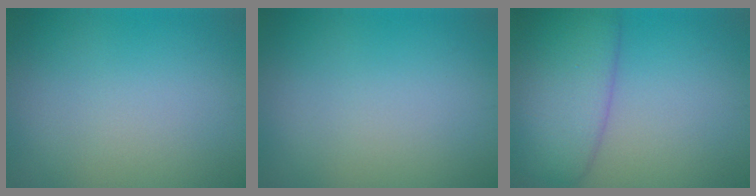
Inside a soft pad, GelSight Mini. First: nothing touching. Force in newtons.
{"total": 0.0}
{"total": 5.9, "press": 5.9, "slide": 0.2}